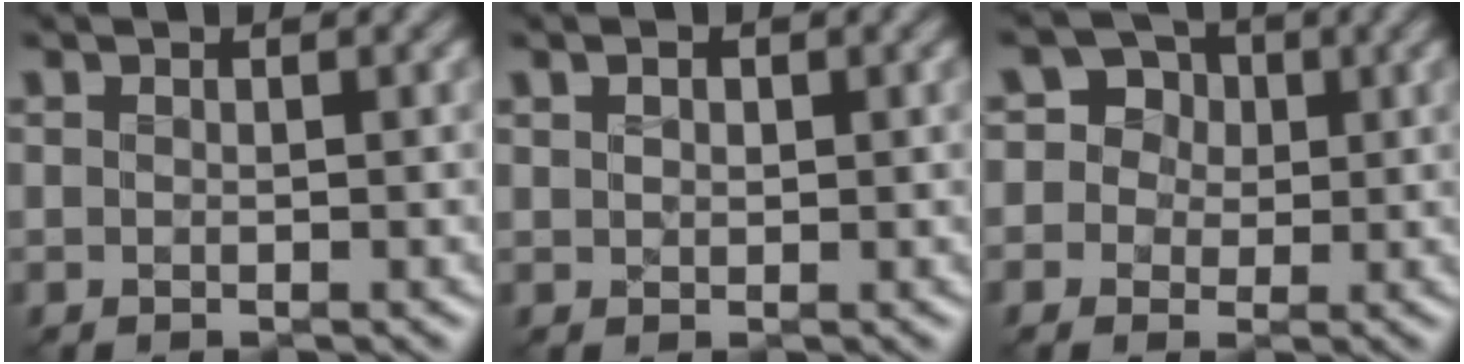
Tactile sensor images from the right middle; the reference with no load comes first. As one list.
[{"total": 1.7, "force": [0.8, 1.2, 0.9], "torque": [-0.022, 0.008, 0.005]}, {"total": 6.1, "force": [2.3, 5.1, 2.4], "torque": [-0.040, 0.021, 0.011]}]